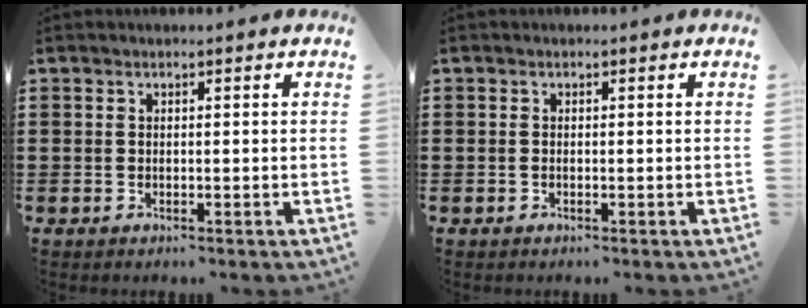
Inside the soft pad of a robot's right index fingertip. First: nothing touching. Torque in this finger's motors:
{"motor_torque": [0.31, 0.36, 0.03, 0.01]}